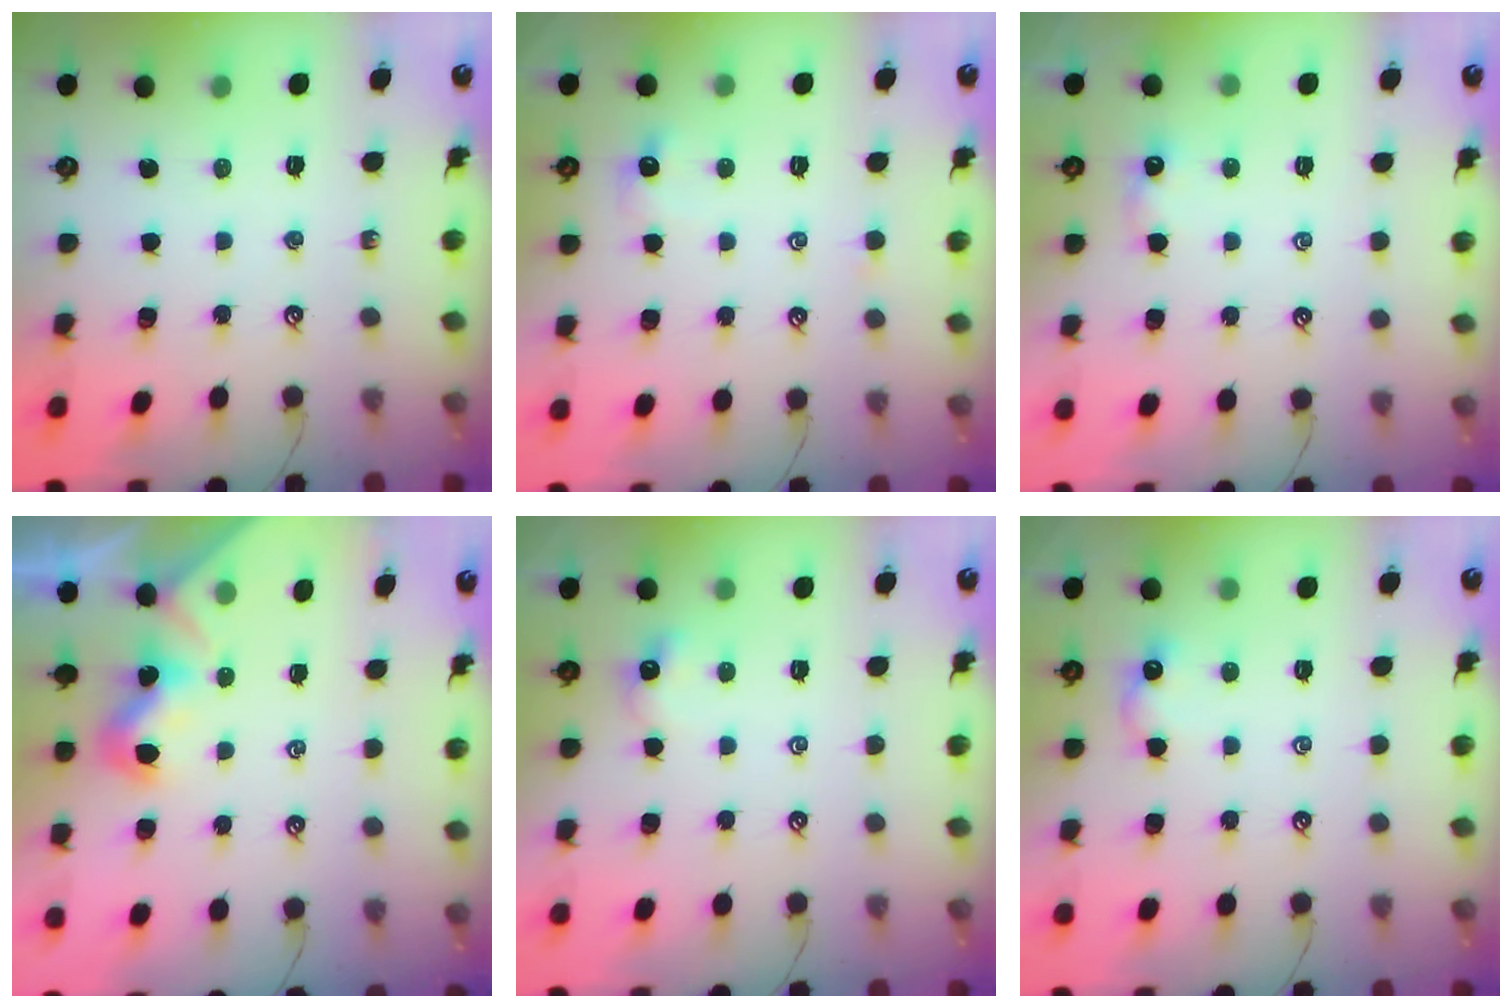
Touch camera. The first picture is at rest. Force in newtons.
{"total": 0.6, "press": 0.2, "slide": 0.6}
{"total": 1.2, "press": 1.2, "slide": 0.3}
{"total": 1.3, "press": 1.3, "slide": 0.3}
{"total": 0.8, "press": 0.7, "slide": 0.4}
{"total": 1.6, "press": 1.5, "slide": 0.6}